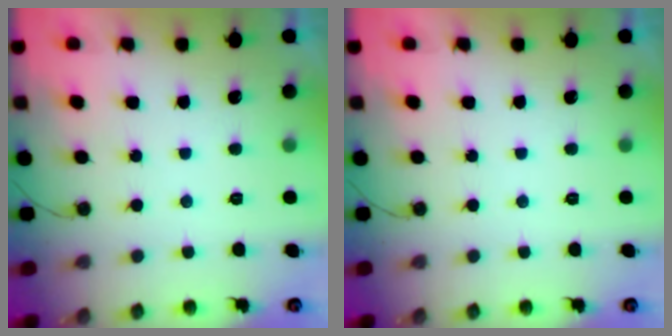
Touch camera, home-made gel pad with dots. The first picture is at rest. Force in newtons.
{"total": 0.0}